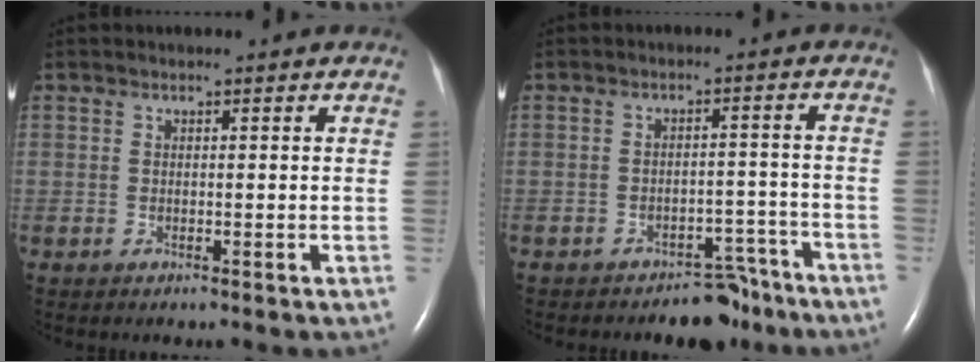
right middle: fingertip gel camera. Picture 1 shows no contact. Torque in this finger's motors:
{"motor_torque": [-0.11, -0.20, 0.03, 0.03]}